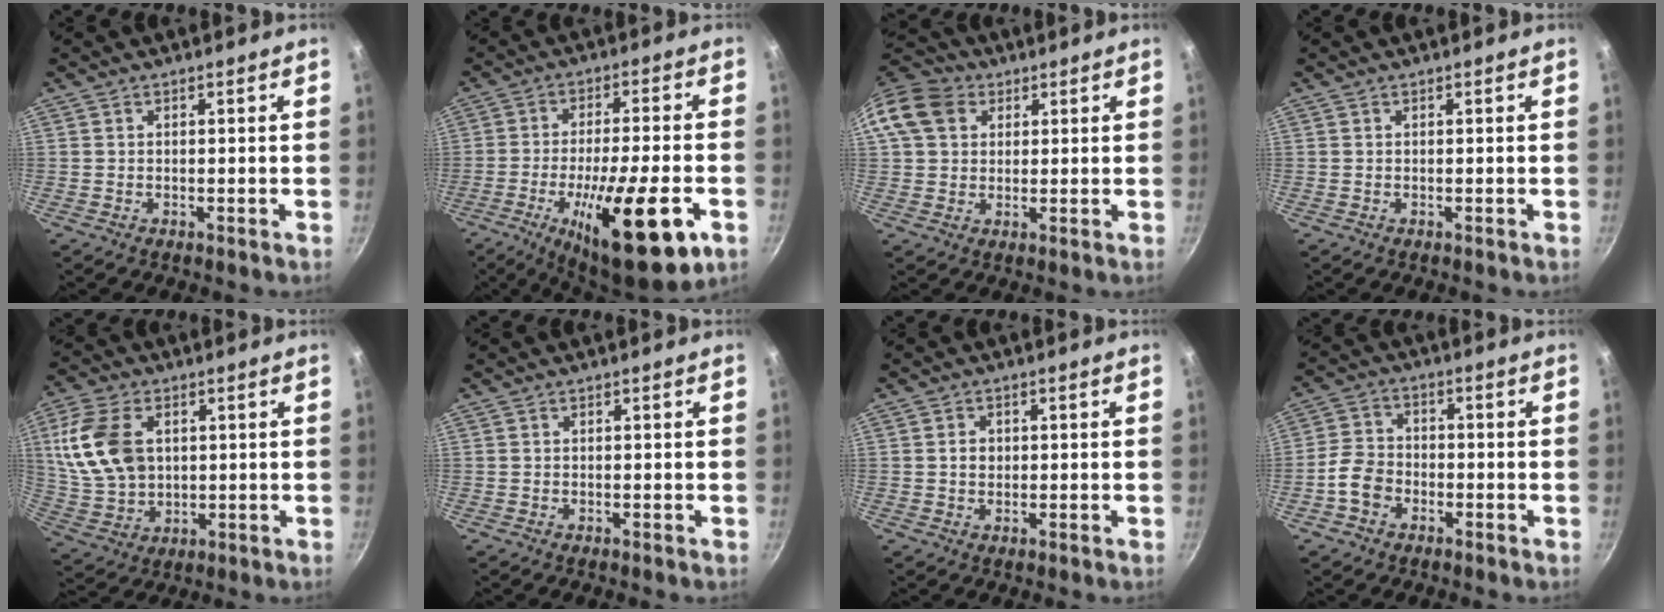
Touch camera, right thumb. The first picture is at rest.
{"total": 20.9, "force": [-8.3, 5.1, 18.5], "torque": [-0.276, 0.014, -0.129]}
{"total": 11.4, "force": [3.6, 9.1, 5.8], "torque": [-0.094, 0.017, 0.052]}
{"total": 0.0}
{"total": 14.7, "force": [3.1, 10.0, 10.2], "torque": [-0.191, -0.003, 0.072]}
{"total": 0.0}
{"total": 2.3, "force": [0.2, 1.9, 1.3], "torque": [-0.013, 0.003, 0.002]}
{"total": 6.1, "force": [-2.7, 4.6, 3.0], "torque": [-0.042, 0.026, -0.059]}